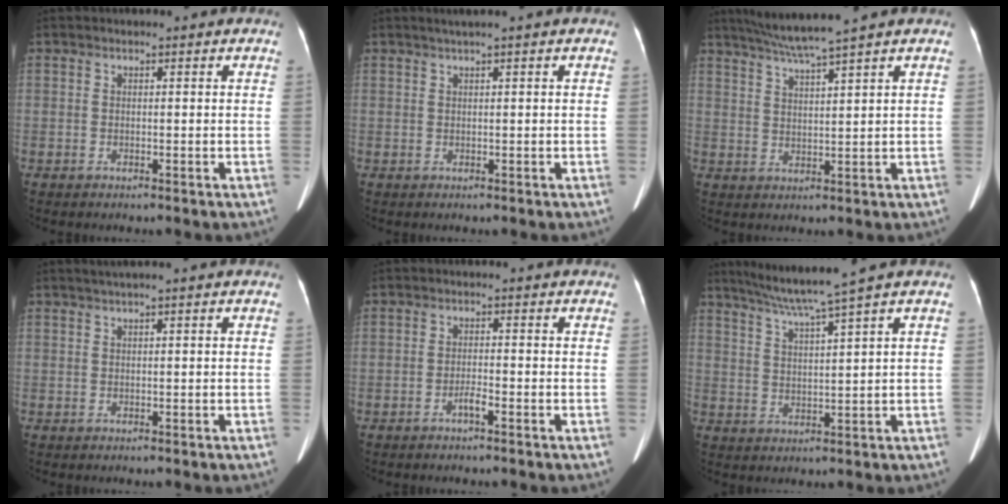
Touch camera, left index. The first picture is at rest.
{"total": 1.5, "force": [0.9, -0.4, 1.1], "torque": [-0.025, 0.007, 0.022]}
{"total": 6.8, "force": [5.6, -1.7, 3.4], "torque": [-0.061, 0.005, 0.104]}
{"total": 1.5, "force": [0.9, -0.3, 1.1], "torque": [-0.028, 0.011, 0.023]}
{"total": 1.5, "force": [-1.1, 0.0, 1.0], "torque": [-0.021, 0.001, -0.022]}
{"total": 7.6, "force": [5.8, -2.3, 4.3], "torque": [-0.075, 0.001, 0.107]}